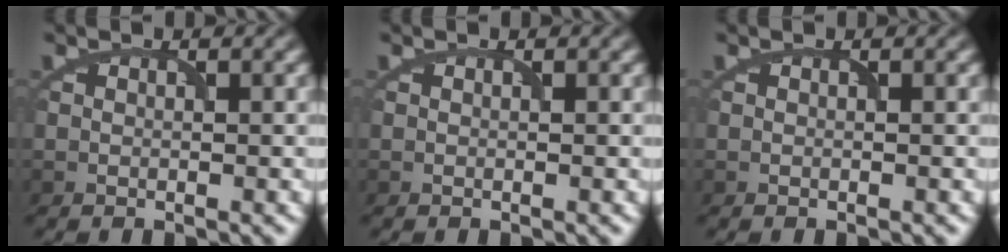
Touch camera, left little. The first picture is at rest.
{"total": 0.0}
{"total": 0.0}